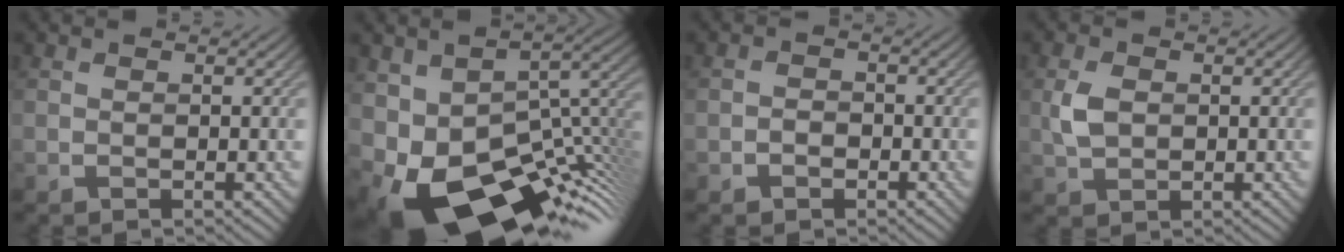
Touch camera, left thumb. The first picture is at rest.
{"total": 18.1, "force": [-8.2, 9.2, 13.2], "torque": [-0.241, -0.044, -0.113]}
{"total": 1.5, "force": [-0.9, 1.0, 0.5], "torque": [-0.005, 0.004, -0.020]}
{"total": 3.3, "force": [0.2, 2.3, 2.4], "torque": [-0.059, 0.002, 0.003]}